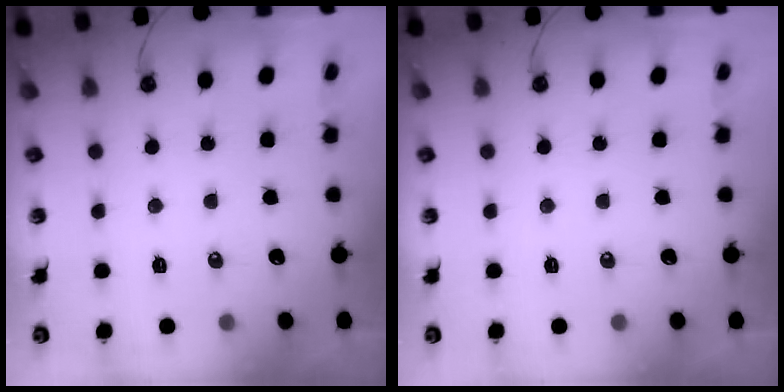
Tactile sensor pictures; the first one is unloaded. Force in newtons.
{"total": 0.0}